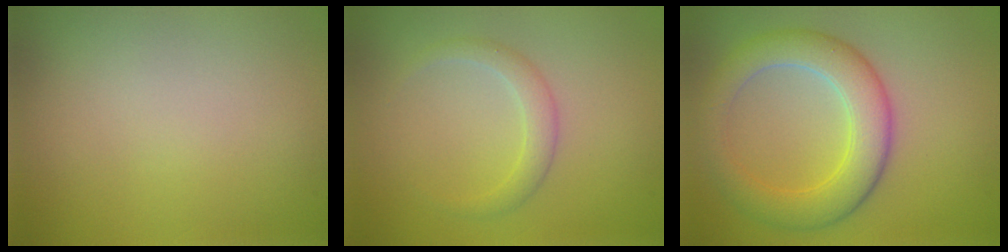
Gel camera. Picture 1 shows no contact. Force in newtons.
{"total": 1.9, "press": 1.9, "slide": 0.1}
{"total": 5.7, "press": 5.7, "slide": 0.1}